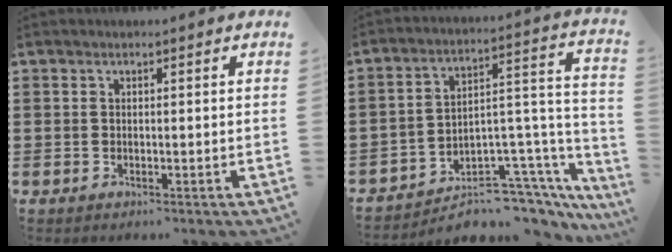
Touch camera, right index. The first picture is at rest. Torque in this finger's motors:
{"motor_torque": [2.14, 0.00, 0.37, 0.10]}